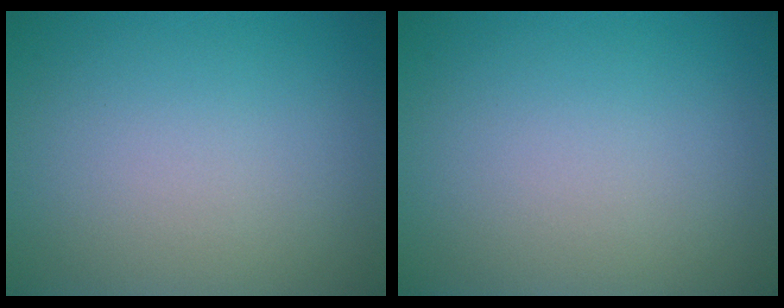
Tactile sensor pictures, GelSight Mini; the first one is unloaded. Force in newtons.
{"total": 0.0}